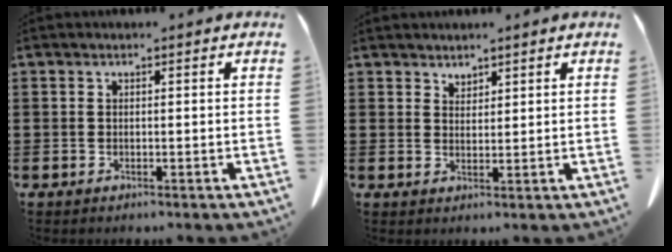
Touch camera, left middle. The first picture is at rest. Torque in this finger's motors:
{"motor_torque": [1.17, 0.97, -0.04, 0.00]}